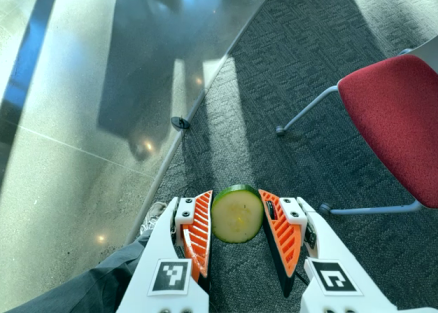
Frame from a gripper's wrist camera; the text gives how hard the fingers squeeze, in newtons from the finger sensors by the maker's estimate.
{"total": 10.7, "left": 10.8, "right": 10.5}